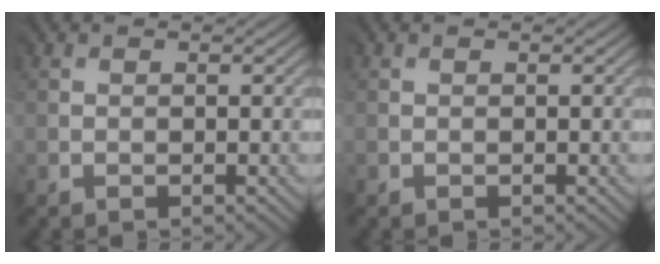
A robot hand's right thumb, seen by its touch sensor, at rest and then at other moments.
{"total": 0.0}